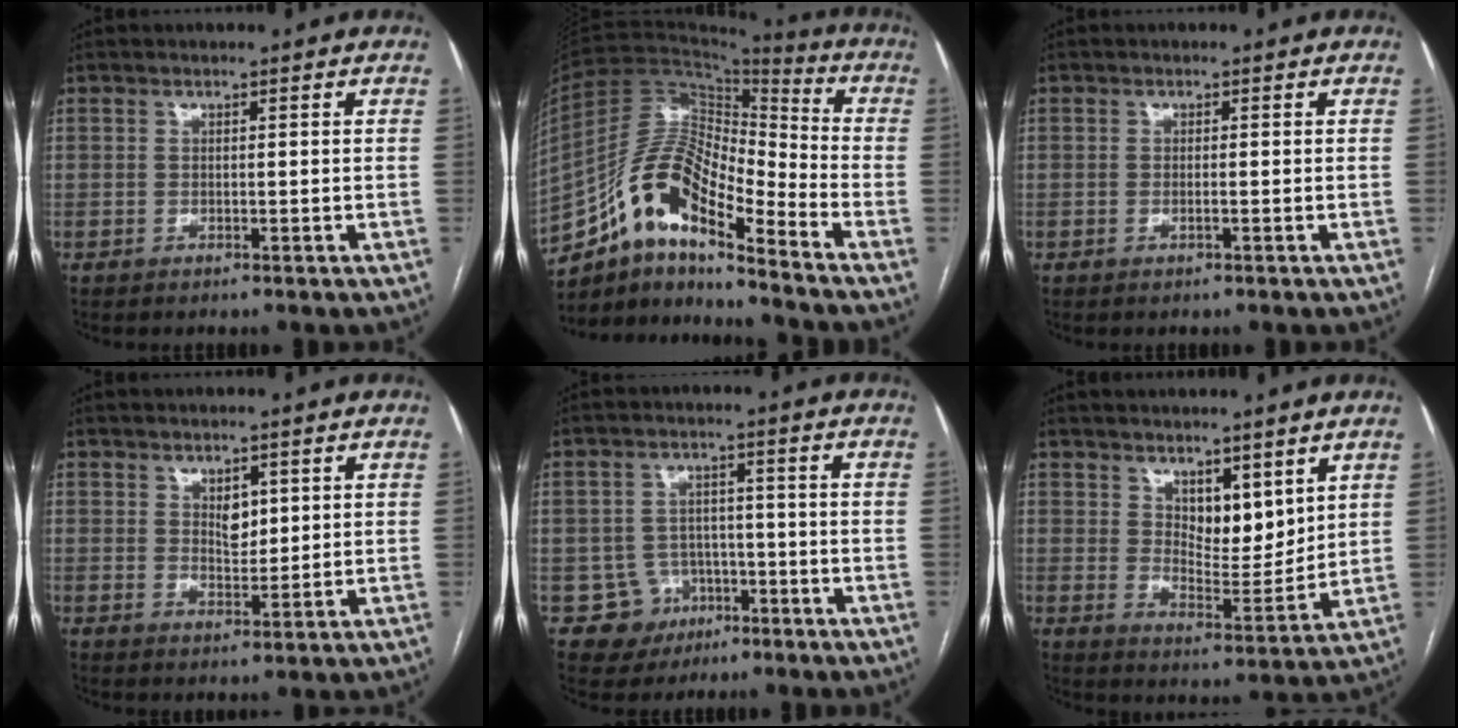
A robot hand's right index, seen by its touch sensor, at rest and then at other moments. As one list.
[{"total": 15.4, "force": [-9.9, 3.9, 11.1], "torque": [-0.207, 0.032, -0.172]}, {"total": 0.7, "force": [-0.3, 0.0, 0.7], "torque": [-0.015, 0.000, -0.003]}, {"total": 3.1, "force": [1.3, 1.8, 2.2], "torque": [-0.034, -0.003, 0.024]}, {"total": 6.1, "force": [-2.5, 5.5, 0.2], "torque": [0.006, 0.015, -0.030]}, {"total": 7.4, "force": [4.4, 3.4, 4.9], "torque": [-0.079, -0.012, 0.085]}]